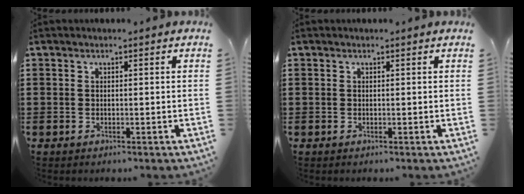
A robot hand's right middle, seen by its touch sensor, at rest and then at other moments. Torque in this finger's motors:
{"motor_torque": [0.00, 0.00, 0.00, 0.00]}